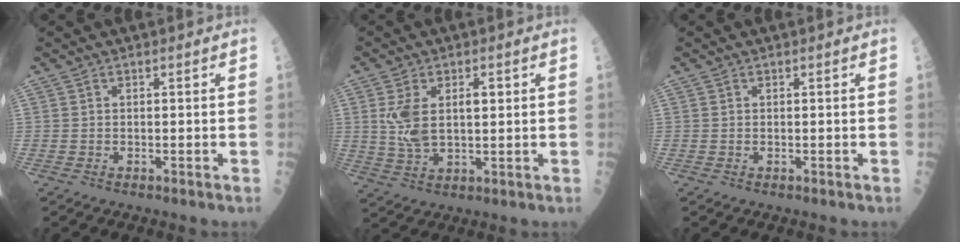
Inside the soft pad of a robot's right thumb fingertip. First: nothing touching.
{"total": 8.5, "force": [1.7, 4.6, 7.0], "torque": [-0.131, 0.000, 0.040]}
{"total": 0.0}